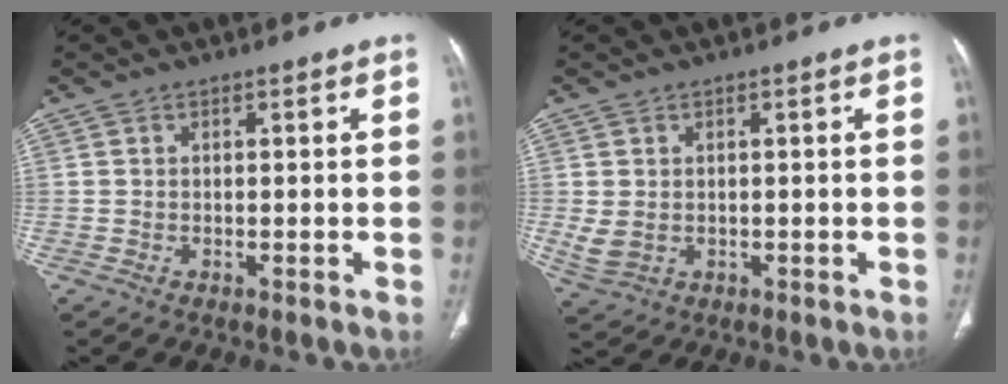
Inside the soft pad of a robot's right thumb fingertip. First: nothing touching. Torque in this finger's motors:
{"motor_torque": [-0.35, 0.46, -0.11, -0.22, 0.00]}